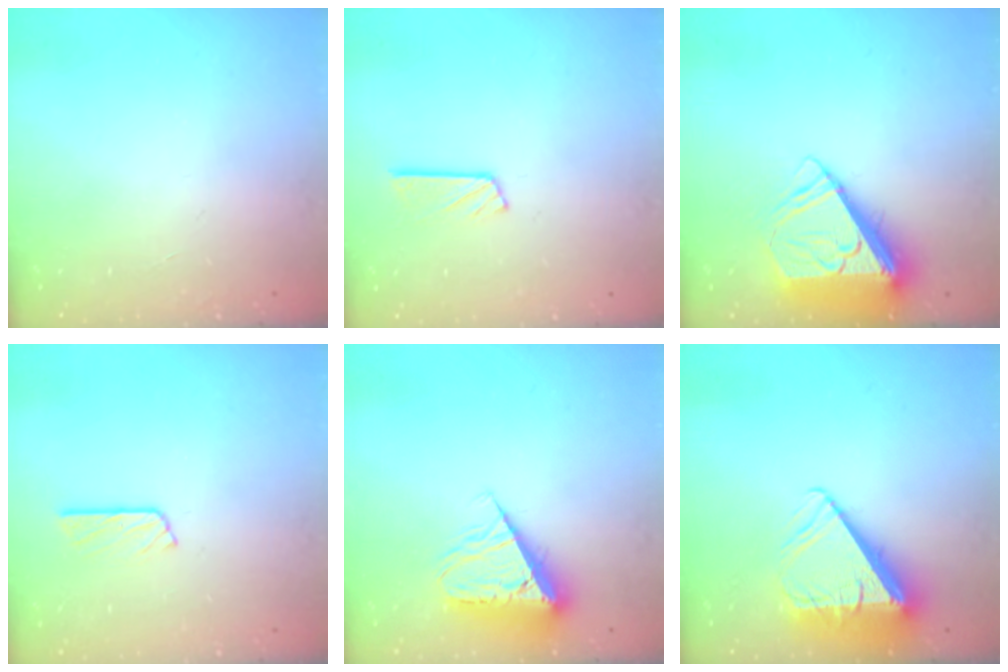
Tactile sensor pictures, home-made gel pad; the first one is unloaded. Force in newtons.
{"total": 4.7, "press": 4.7, "slide": 0.4}
{"total": 10.3, "press": 10.1, "slide": 1.5}
{"total": 3.6, "press": 3.6, "slide": 0.4}
{"total": 8.8, "press": 8.7, "slide": 0.9}
{"total": 11.2, "press": 11.1, "slide": 1.4}